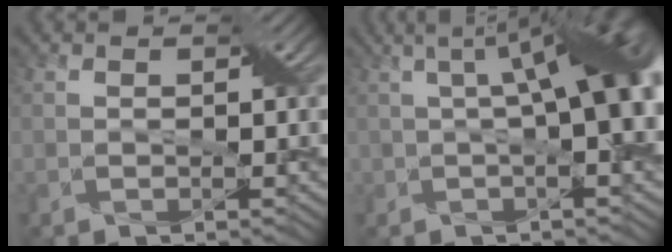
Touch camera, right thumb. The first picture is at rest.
{"total": 11.4, "force": [0.8, 4.1, 10.6], "torque": [-0.128, 0.029, -0.002]}